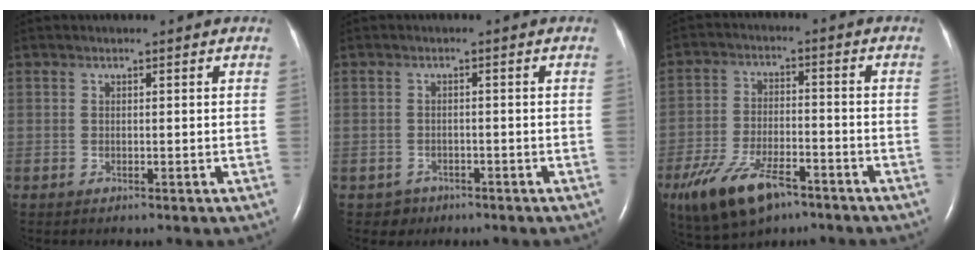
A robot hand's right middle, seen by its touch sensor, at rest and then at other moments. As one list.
[{"total": 2.1, "force": [-1.3, 1.6, -0.2], "torque": [-0.004, 0.009, -0.018]}, {"total": 11.9, "force": [-7.5, 4.6, 8.0], "torque": [-0.162, -0.011, -0.128]}]